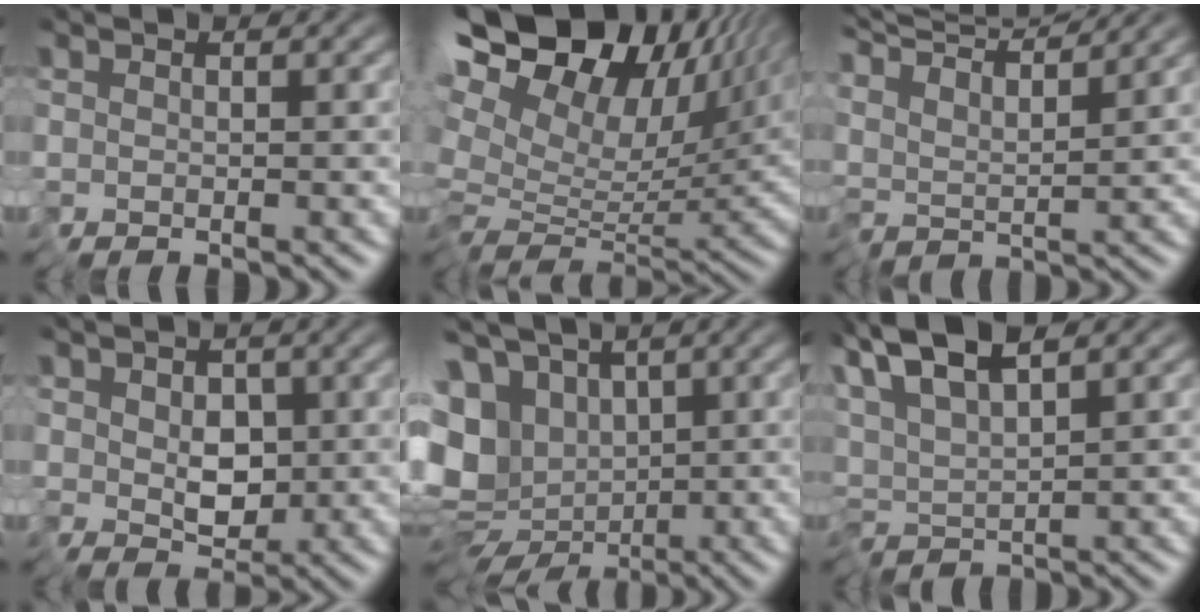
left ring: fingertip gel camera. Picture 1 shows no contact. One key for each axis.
{"total": 16.6, "fx": 8.7, "fy": 9.0, "fz": 10.8, "tx": -0.212, "ty": 0.043, "tz": 0.152}
{"total": 8.0, "fx": 7.6, "fy": 0.3, "fz": 2.4, "tx": -0.071, "ty": 0.020, "tz": 0.128}
{"total": 3.9, "fx": 0.9, "fy": 2.5, "fz": 2.9, "tx": -0.050, "ty": -0.005, "tz": 0.021}
{"total": 15.6, "fx": -1.3, "fy": 12.9, "fz": 8.7, "tx": -0.194, "ty": -0.013, "tz": -0.017}
{"total": 6.7, "fx": 4.6, "fy": 1.4, "fz": 4.7, "tx": -0.115, "ty": 0.022, "tz": 0.088}